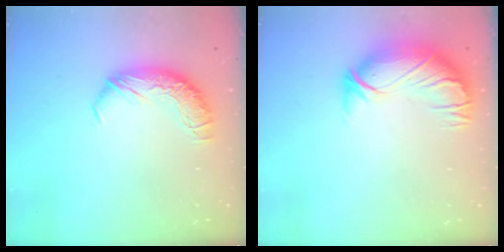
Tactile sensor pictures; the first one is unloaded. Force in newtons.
{"total": 3.0, "press": 0.3, "slide": 3.0}